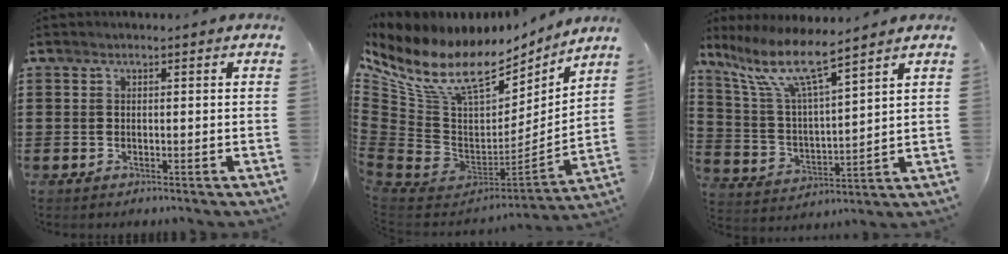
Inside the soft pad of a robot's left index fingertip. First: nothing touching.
{"total": 15.0, "force": [9.5, 6.9, 9.4], "torque": [-0.224, -0.068, 0.165]}
{"total": 9.7, "force": [7.5, 1.2, 6.2], "torque": [-0.147, -0.034, 0.127]}